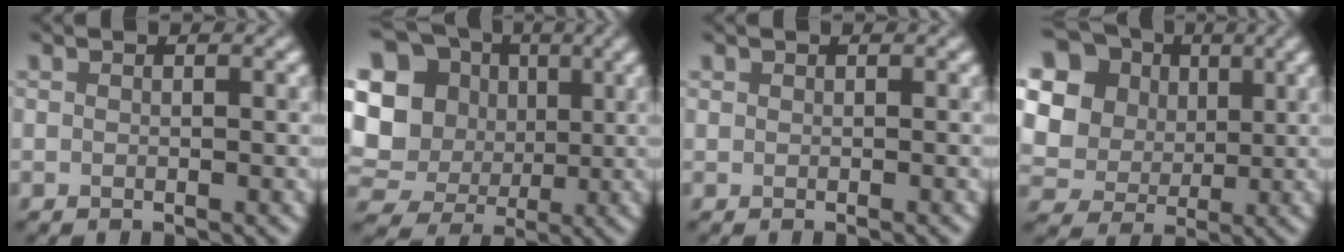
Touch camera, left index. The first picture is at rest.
{"total": 17.4, "force": [3.3, 16.0, 6.0], "torque": [-0.181, 0.010, 0.049]}
{"total": 0.0}
{"total": 15.7, "force": [5.3, 13.7, 5.6], "torque": [-0.181, 0.023, 0.091]}